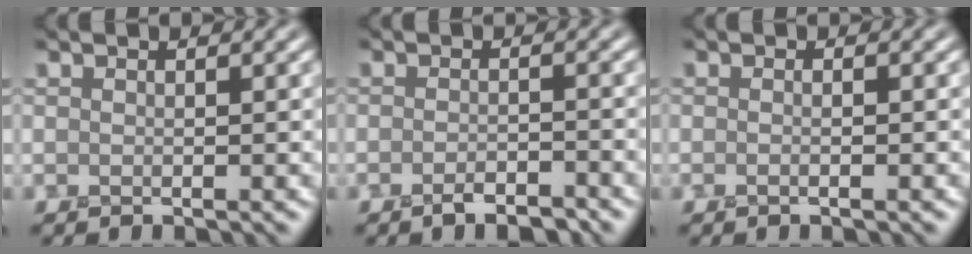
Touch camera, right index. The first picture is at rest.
{"total": 2.2, "force": [-1.9, 0.5, 1.0], "torque": [-0.015, -0.001, -0.034]}
{"total": 0.8, "force": [-0.4, 0.3, 0.7], "torque": [-0.011, -0.006, -0.009]}